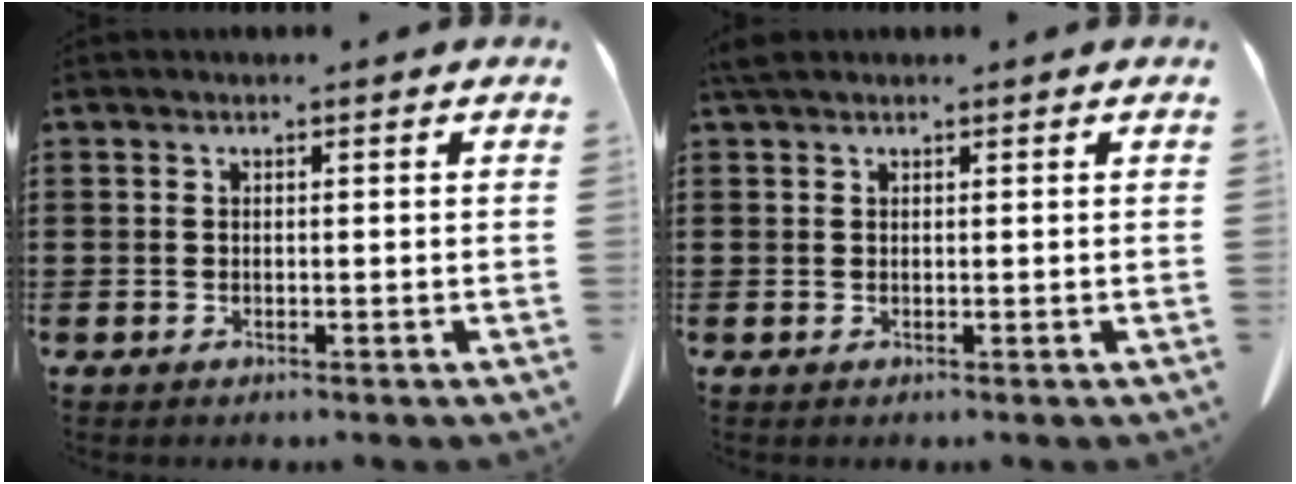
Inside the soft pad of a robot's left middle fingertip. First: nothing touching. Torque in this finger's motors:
{"motor_torque": [0.39, 0.27, 0.09, 0.03]}